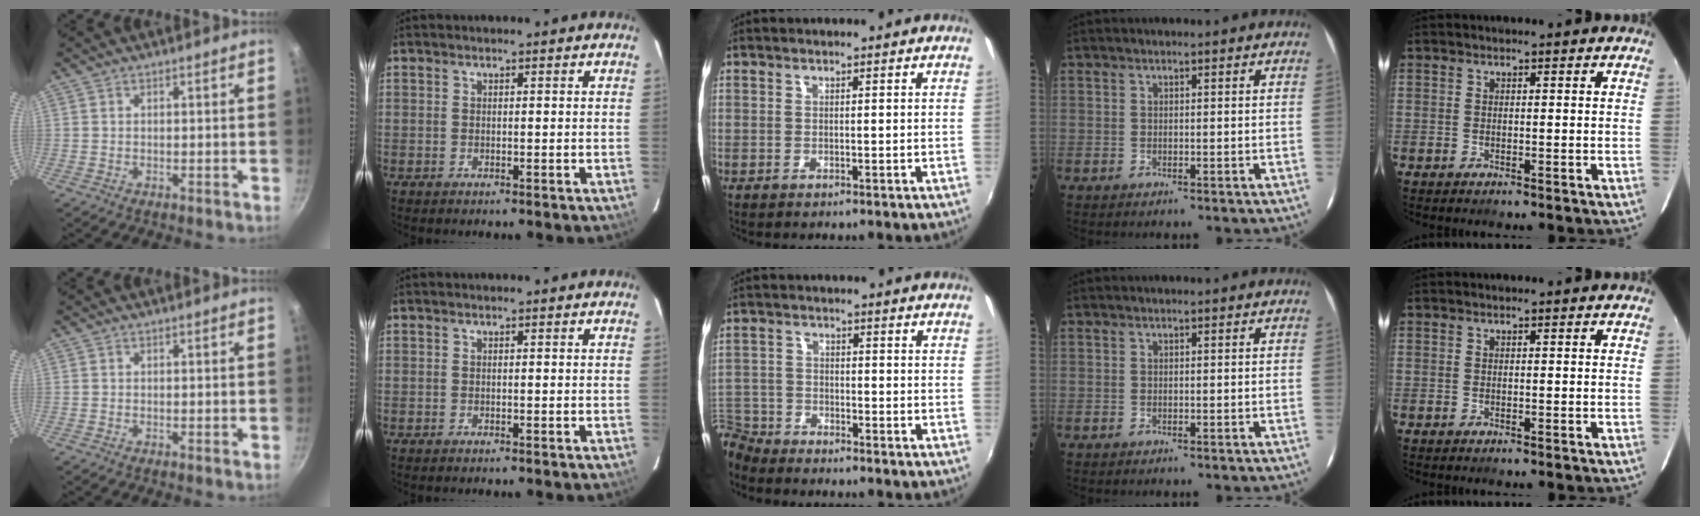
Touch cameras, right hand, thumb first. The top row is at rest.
{"middle": {"total": 8.5, "force": [-7.6, 3.4, 1.2], "torque": [-0.052, 0.010, -0.157]}}